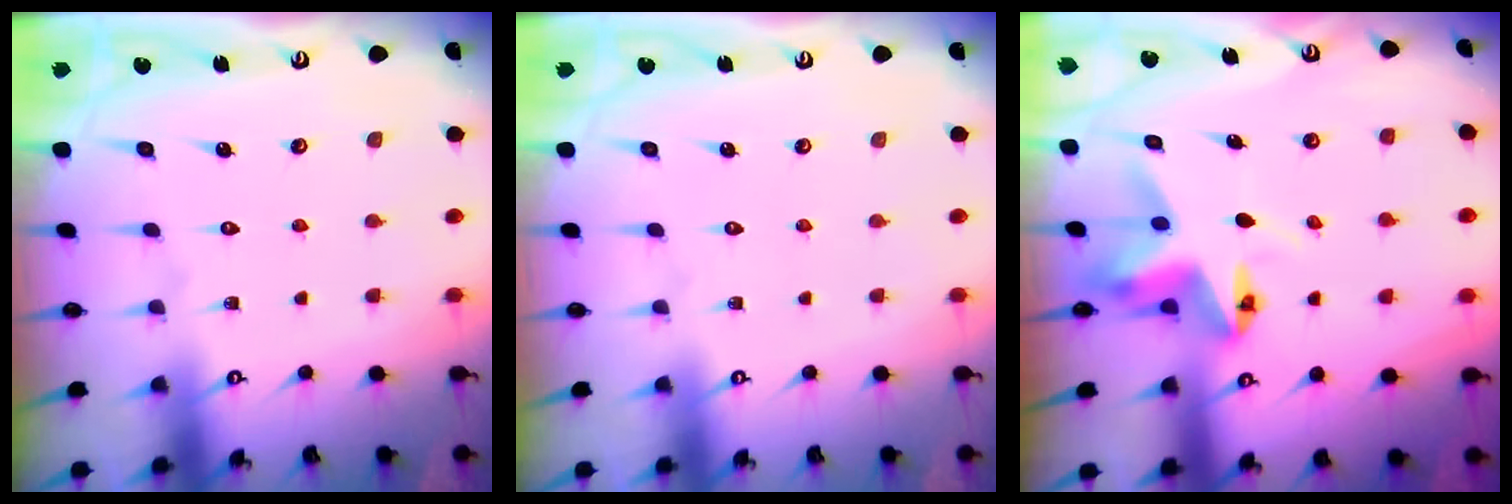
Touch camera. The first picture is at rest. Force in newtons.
{"total": 0.0}
{"total": 4.9, "press": 4.9, "slide": 0.3}